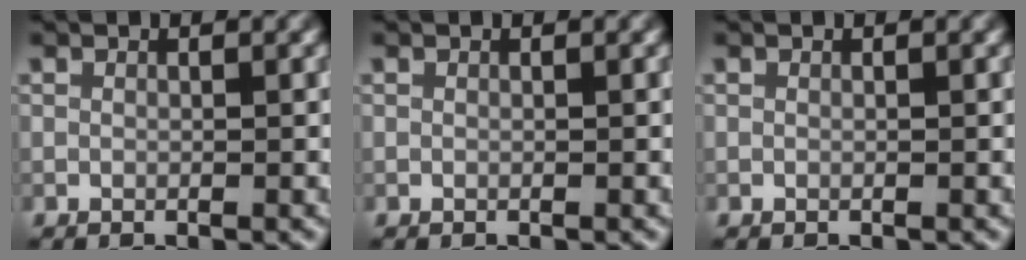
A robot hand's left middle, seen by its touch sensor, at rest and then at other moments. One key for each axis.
{"total": 0.0}
{"total": 0.0}